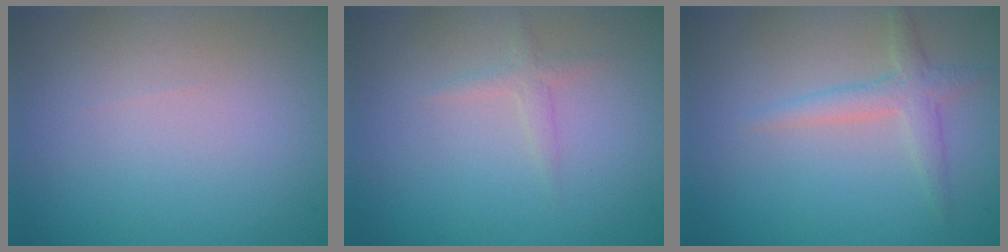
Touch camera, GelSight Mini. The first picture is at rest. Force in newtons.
{"total": 1.1, "press": 1.1, "slide": 0.0}
{"total": 2.2, "press": 2.2, "slide": 0.1}